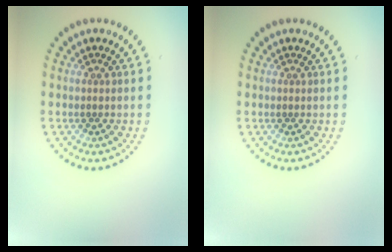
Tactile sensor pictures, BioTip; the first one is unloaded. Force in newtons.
{"total": 0.0}